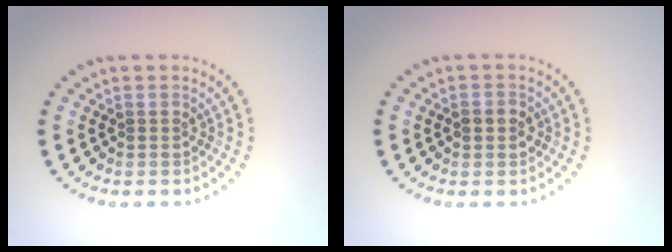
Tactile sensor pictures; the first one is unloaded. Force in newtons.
{"total": 1.3, "press": 1.3, "slide": 0.1}